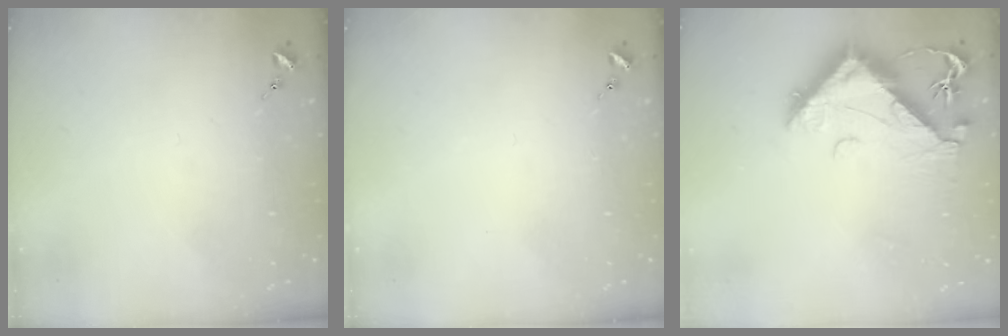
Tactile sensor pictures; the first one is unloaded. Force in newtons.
{"total": 0.0}
{"total": 12.3, "press": 12.2, "slide": 1.5}